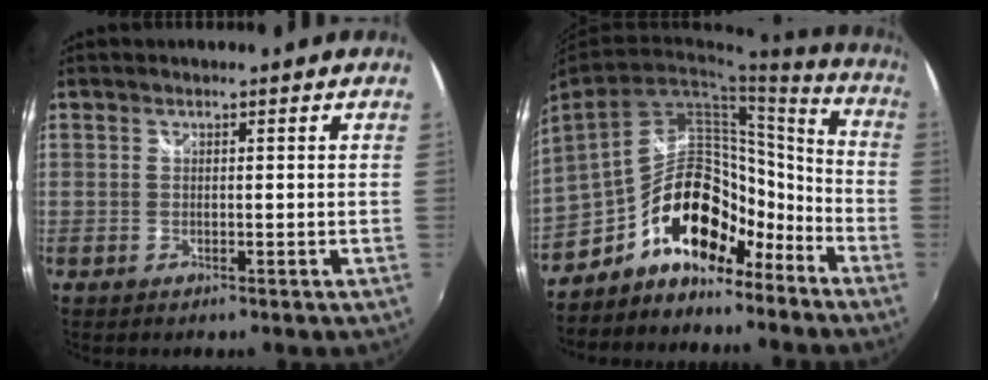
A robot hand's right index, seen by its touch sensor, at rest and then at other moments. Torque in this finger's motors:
{"motor_torque": [0.41, -0.44, 0.28, -0.03]}